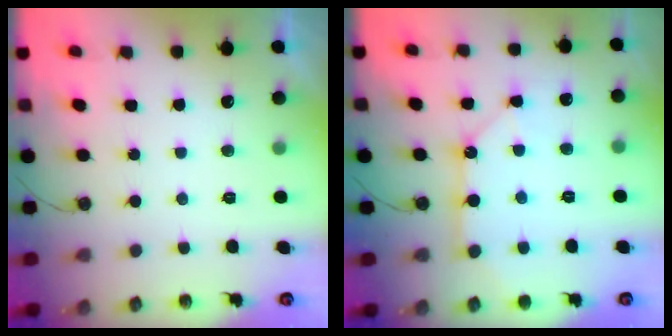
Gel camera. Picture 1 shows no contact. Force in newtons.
{"total": 11.7, "press": 11.7, "slide": 1.0}